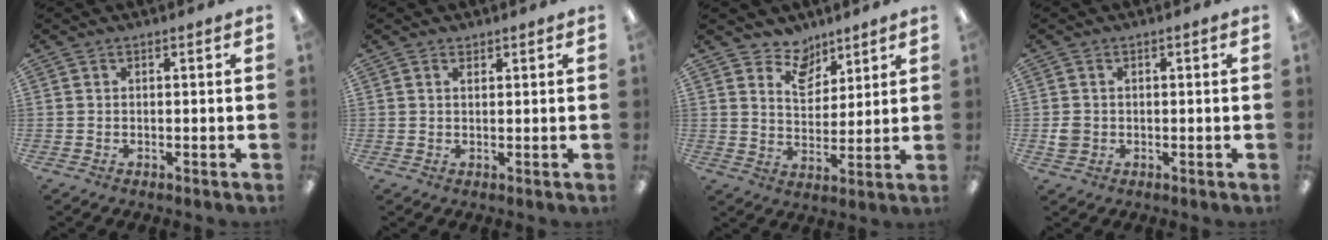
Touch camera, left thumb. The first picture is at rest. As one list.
[{"total": 1.2, "force": [0.8, 0.6, 0.6], "torque": [-0.005, -0.002, 0.013]}, {"total": 7.9, "force": [6.1, 4.8, 1.3], "torque": [-0.024, -0.041, 0.114]}, {"total": 2.5, "force": [-0.2, 2.3, 1.0], "torque": [-0.010, 0.001, -0.005]}]